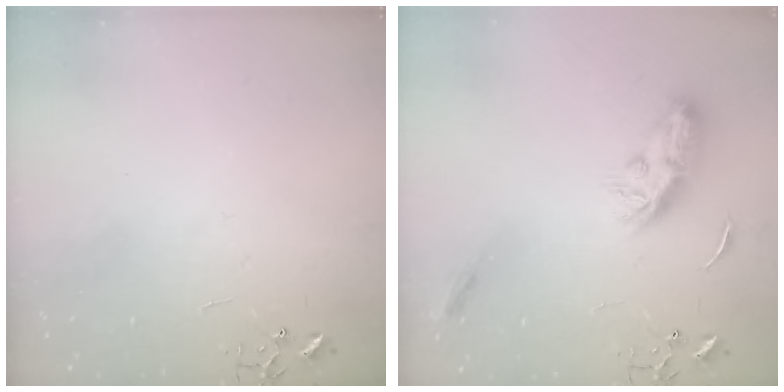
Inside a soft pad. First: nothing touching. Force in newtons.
{"total": 10.4, "press": 10.4, "slide": 0.1}